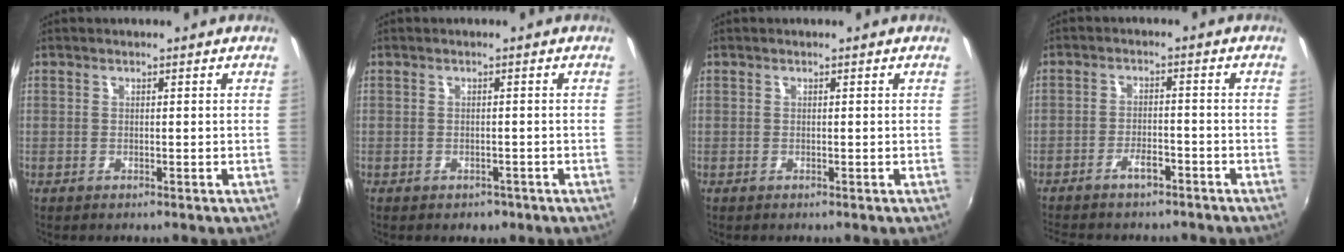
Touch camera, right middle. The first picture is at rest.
{"total": 2.5, "force": [-1.6, 1.6, 1.0], "torque": [-0.020, -0.008, -0.018]}
{"total": 0.0}
{"total": 6.6, "force": [-5.4, 2.2, 3.0], "torque": [-0.073, 0.004, -0.084]}